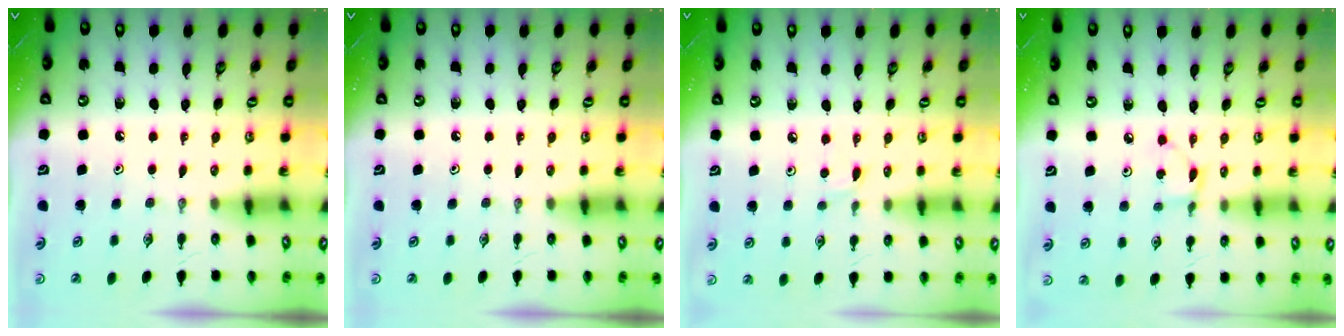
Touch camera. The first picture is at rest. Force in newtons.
{"total": 0.0}
{"total": 2.2, "press": 2.1, "slide": 0.3}
{"total": 1.8, "press": 1.8, "slide": 0.1}